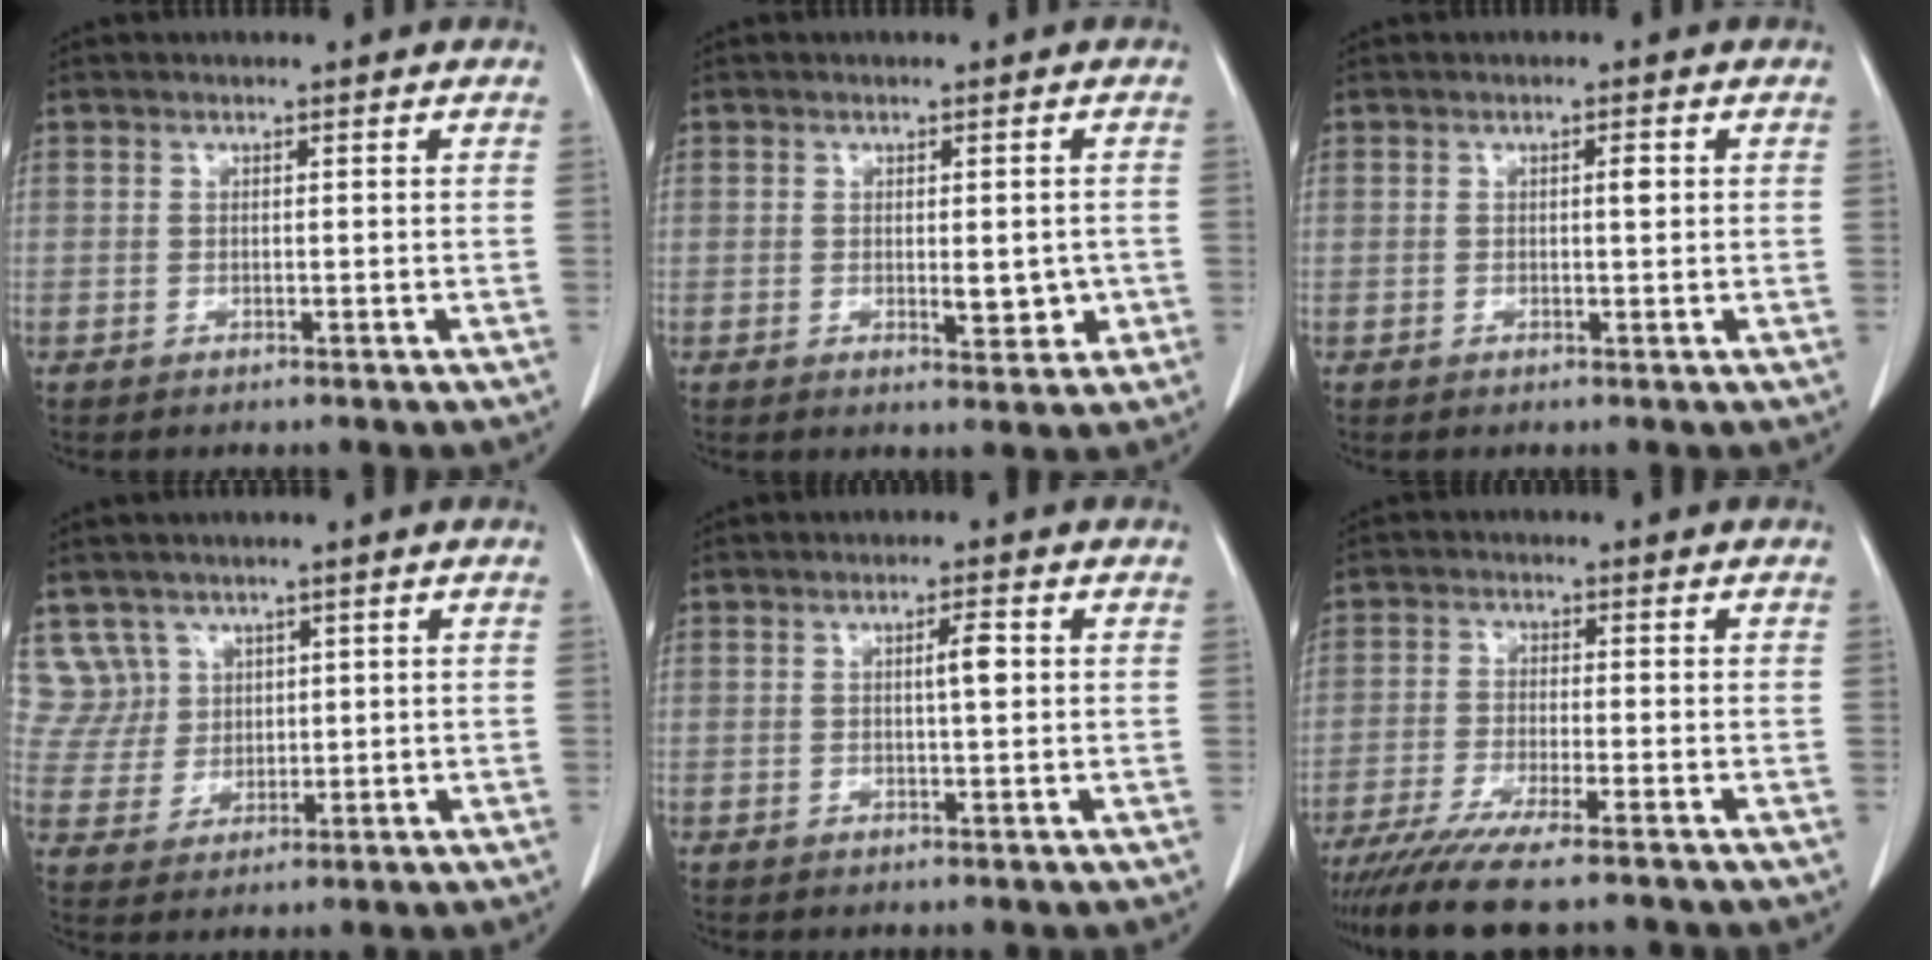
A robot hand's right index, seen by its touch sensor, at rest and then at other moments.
{"total": 4.0, "force": [-0.5, 1.6, 3.6], "torque": [-0.047, -0.006, 0.000]}
{"total": 1.4, "force": [0.3, 0.3, 1.3], "torque": [-0.022, 0.002, 0.005]}
{"total": 5.9, "force": [3.5, 4.7, -0.5], "torque": [0.016, 0.012, 0.077]}
{"total": 2.6, "force": [0.5, 0.3, 2.6], "torque": [-0.043, 0.002, 0.007]}
{"total": 10.4, "force": [-8.4, 0.1, 6.1], "torque": [-0.091, -0.026, -0.139]}